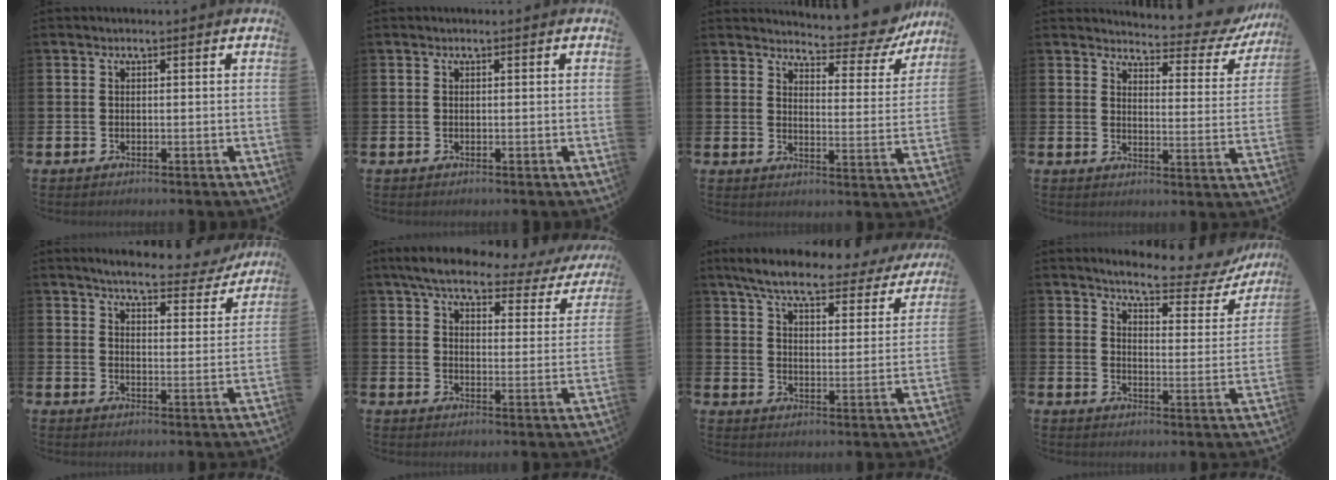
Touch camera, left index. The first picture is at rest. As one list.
[{"total": 0.0}, {"total": 6.1, "force": [5.9, 1.2, 1.1], "torque": [-0.025, -0.055, 0.097]}, {"total": 3.9, "force": [3.8, 0.8, 0.7], "torque": [-0.021, -0.038, 0.056]}, {"total": 5.2, "force": [4.9, 0.7, 1.6], "torque": [-0.036, -0.032, 0.079]}, {"total": 5.6, "force": [4.6, 1.6, 2.9], "torque": [-0.074, -0.026, 0.071]}, {"total": 6.9, "force": [6.1, 1.2, 3.1], "torque": [-0.082, -0.037, 0.099]}, {"total": 5.4, "force": [4.9, 1.0, 1.9], "torque": [-0.047, -0.037, 0.076]}]